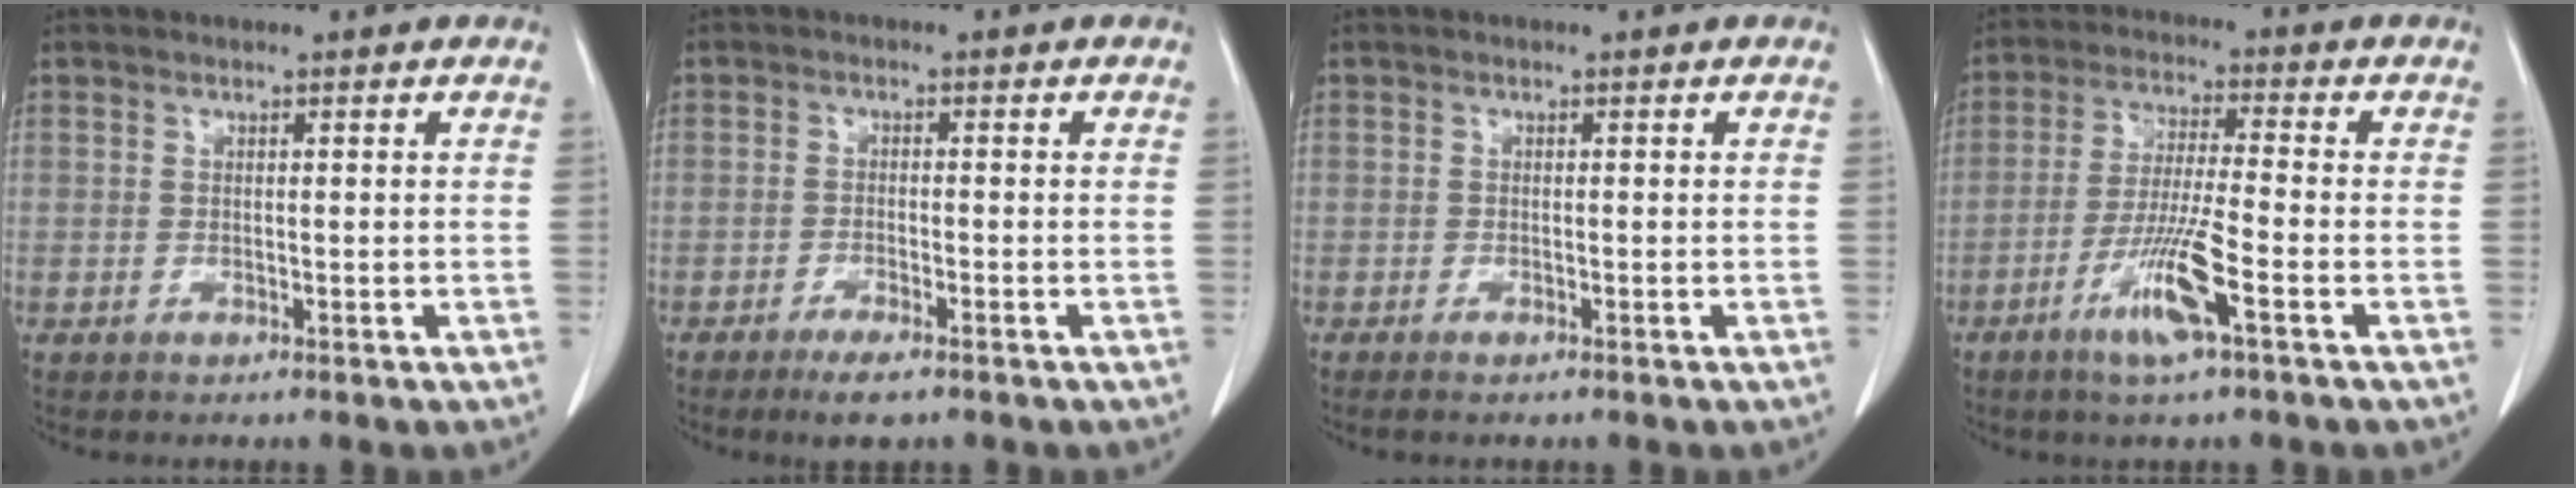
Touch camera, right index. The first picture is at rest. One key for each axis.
{"total": 3.9, "fx": -2.8, "fy": 0.7, "fz": 2.7, "tx": -0.049, "ty": -0.006, "tz": -0.045}
{"total": 1.1, "fx": -0.9, "fy": 0.1, "fz": 0.6, "tx": -0.014, "ty": -0.003, "tz": -0.012}
{"total": 8.9, "fx": -4.1, "fy": -0.2, "fz": 7.9, "tx": -0.159, "ty": -0.014, "tz": -0.079}